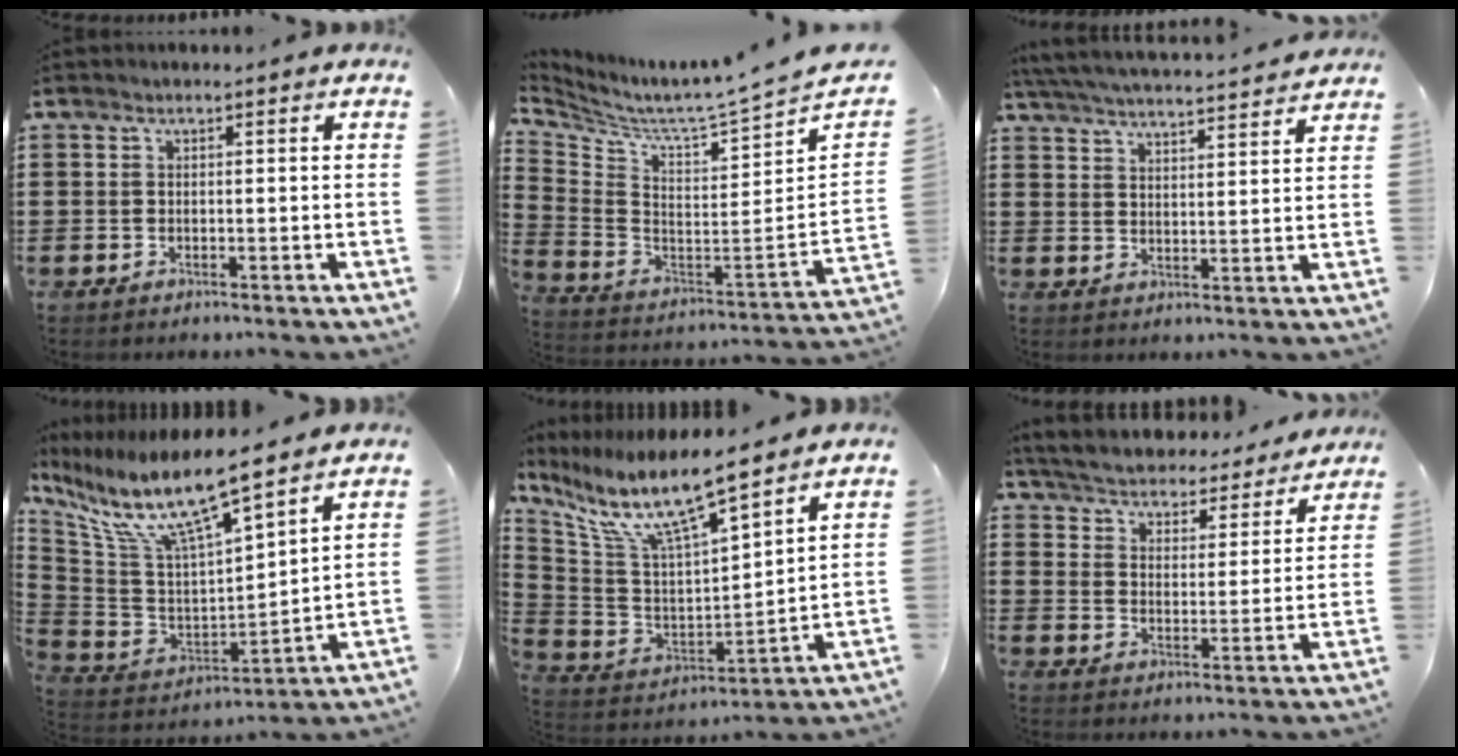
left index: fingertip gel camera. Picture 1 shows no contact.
{"total": 4.8, "force": [4.4, -1.3, 1.4], "torque": [-0.059, -0.073, 0.064]}
{"total": 5.1, "force": [5.1, -0.5, 0.8], "torque": [-0.038, -0.036, 0.087]}
{"total": 11.2, "force": [8.0, 1.4, 7.7], "torque": [-0.186, -0.057, 0.130]}
{"total": 10.0, "force": [7.3, 1.1, 6.7], "torque": [-0.157, -0.051, 0.120]}
{"total": 4.2, "force": [4.2, 0.0, 0.1], "torque": [-0.029, -0.038, 0.066]}